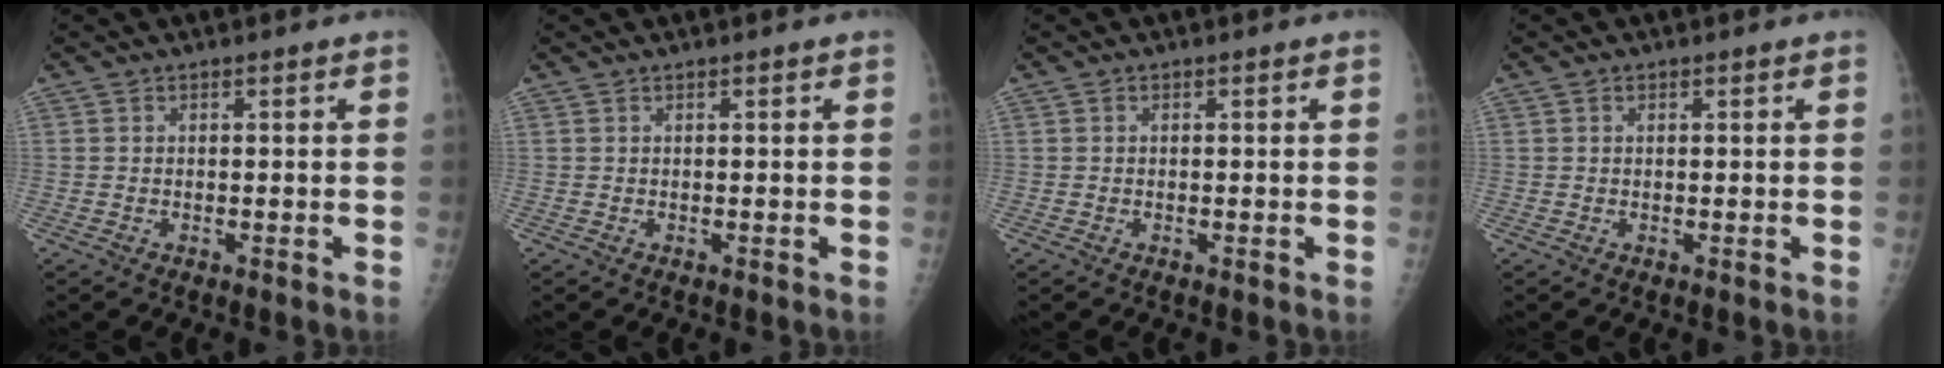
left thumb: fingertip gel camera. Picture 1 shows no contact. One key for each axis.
{"total": 0.0}
{"total": 0.0}
{"total": 0.5, "fx": 0.2, "fy": 0.4, "fz": 0.2, "tx": -0.003, "ty": 0.000, "tz": 0.004}